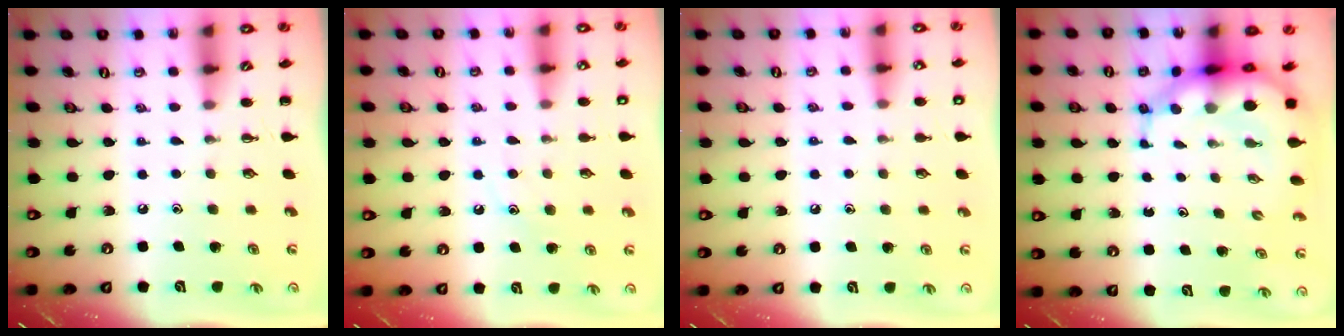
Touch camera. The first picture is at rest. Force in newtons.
{"total": 8.9, "press": 8.8, "slide": 1.3}
{"total": 7.9, "press": 7.5, "slide": 2.5}
{"total": 9.5, "press": 9.2, "slide": 2.4}